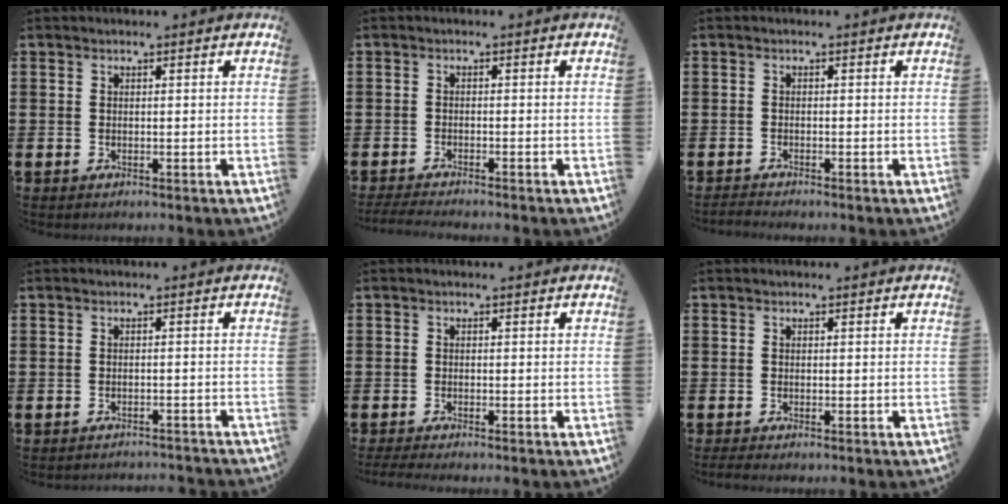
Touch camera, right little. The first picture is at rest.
{"total": 1.3, "force": [-1.1, -0.1, 0.6], "torque": [-0.009, 0.003, -0.021]}
{"total": 0.8, "force": [-0.7, 0.0, 0.1], "torque": [-0.003, -0.002, -0.015]}
{"total": 1.1, "force": [-1.1, -0.1, -0.1], "torque": [-0.001, 0.004, -0.023]}
{"total": 0.8, "force": [-0.4, 0.0, 0.6], "torque": [-0.008, -0.001, -0.008]}
{"total": 0.6, "force": [-0.4, 0.0, 0.4], "torque": [-0.007, -0.002, -0.007]}